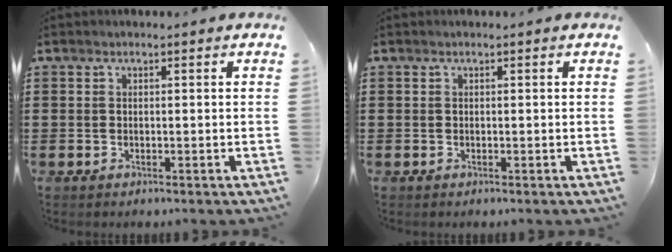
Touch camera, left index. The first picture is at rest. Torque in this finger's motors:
{"motor_torque": [0.00, 0.00, 0.01, 0.01]}